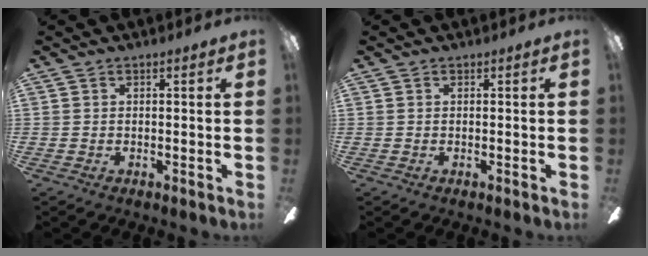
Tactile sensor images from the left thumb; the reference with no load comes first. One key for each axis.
{"total": 0.0}